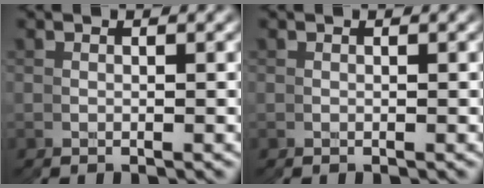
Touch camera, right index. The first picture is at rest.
{"total": 0.0}